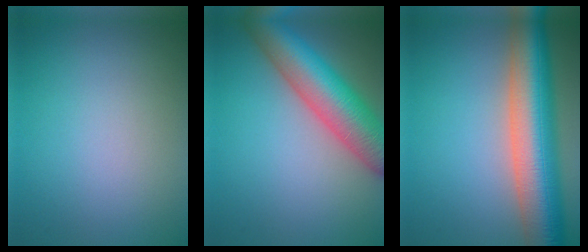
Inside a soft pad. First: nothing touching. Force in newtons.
{"total": 8.8, "press": 8.8, "slide": 0.4}
{"total": 10.9, "press": 10.9, "slide": 0.7}